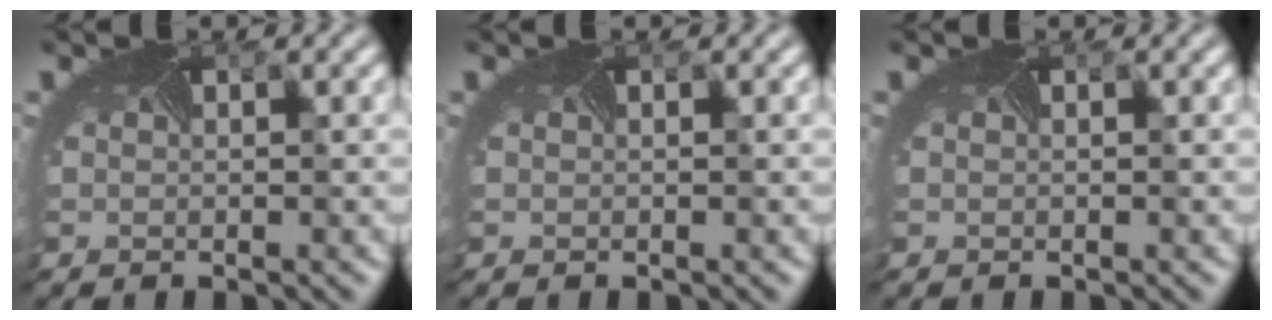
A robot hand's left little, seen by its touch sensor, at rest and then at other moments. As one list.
[{"total": 0.0}, {"total": 0.0}]